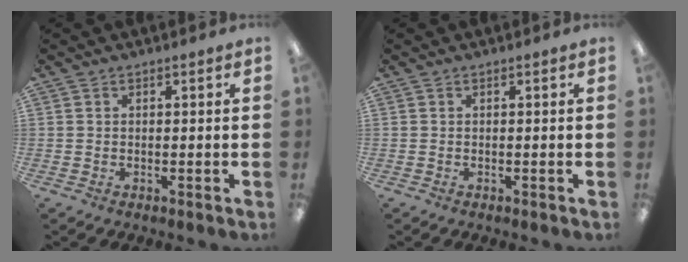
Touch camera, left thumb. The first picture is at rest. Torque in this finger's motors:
{"motor_torque": [0.00, 0.00, -0.09, 0.22, 0.00]}